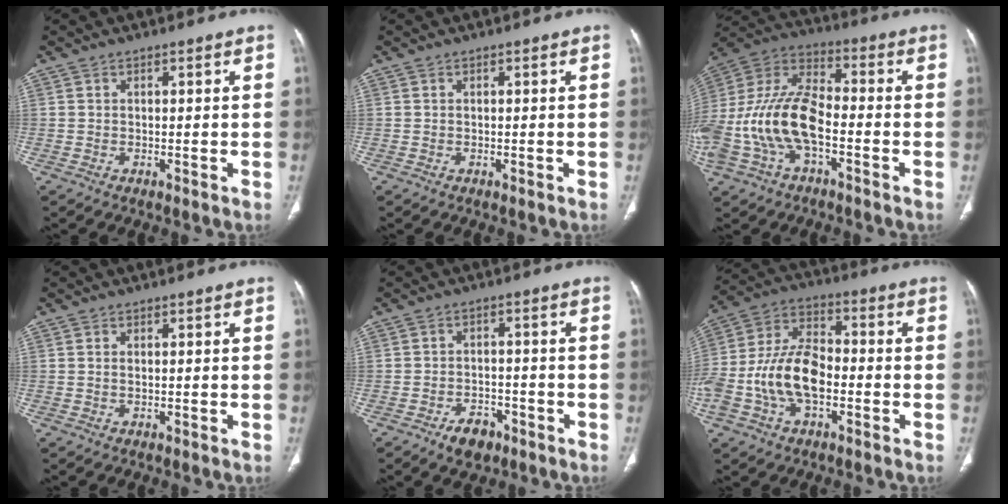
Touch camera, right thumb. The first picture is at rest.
{"total": 0.0}
{"total": 19.3, "force": [-4.7, 10.4, 15.6], "torque": [-0.330, 0.045, -0.087]}
{"total": 0.5, "force": [0.1, 0.2, 0.5], "torque": [-0.015, 0.001, 0.004]}
{"total": 5.3, "force": [-3.3, 3.3, 2.5], "torque": [-0.026, 0.020, -0.048]}
{"total": 14.7, "force": [-3.5, 8.4, 11.6], "torque": [-0.239, 0.039, -0.067]}